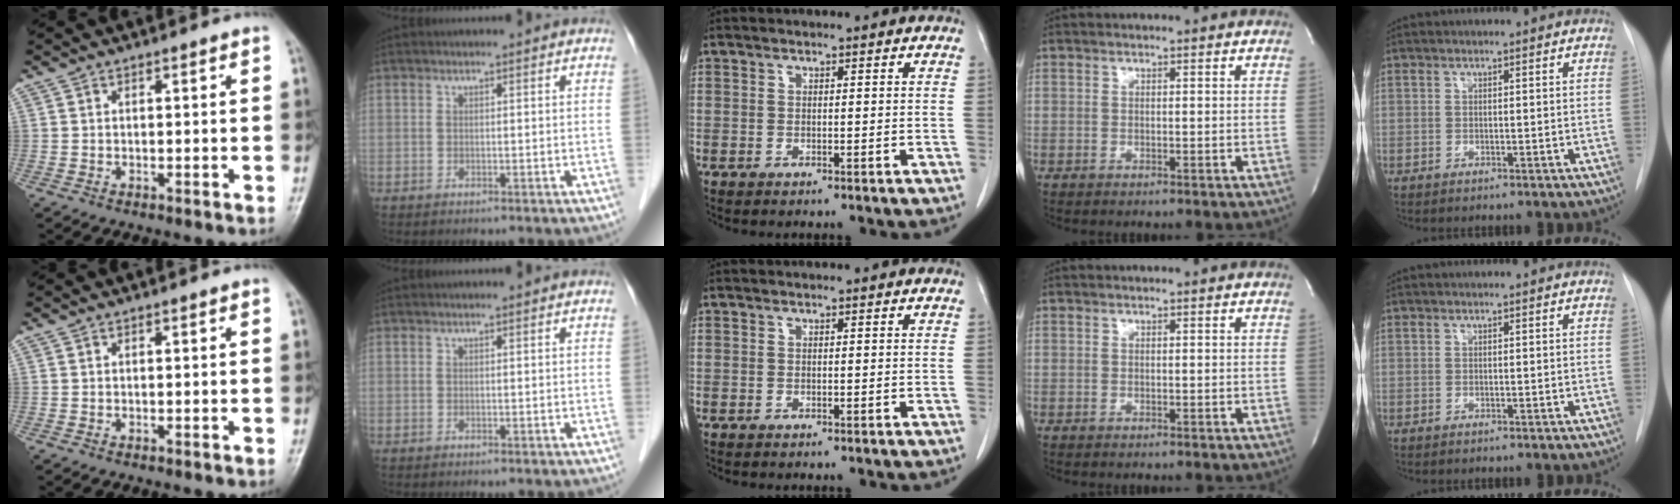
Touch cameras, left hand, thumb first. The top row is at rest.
{}